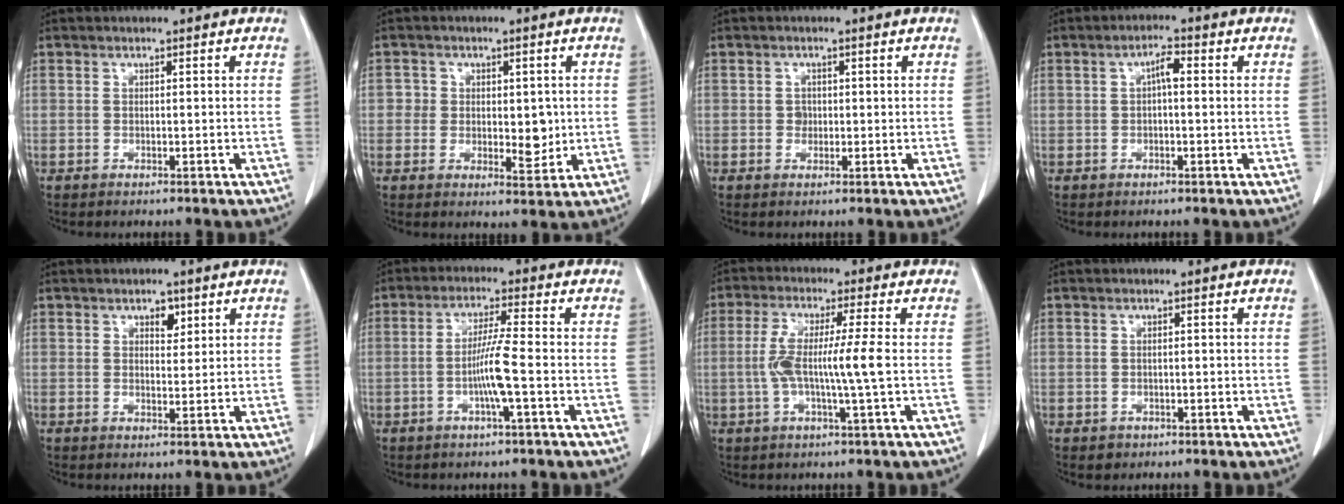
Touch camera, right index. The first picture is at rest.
{"total": 5.2, "force": [0.0, 3.7, 3.7], "torque": [-0.033, 0.000, 0.005]}
{"total": 1.4, "force": [-0.1, 1.3, 0.6], "torque": [-0.008, 0.003, 0.001]}
{"total": 2.7, "force": [0.2, 0.8, 2.6], "torque": [-0.043, 0.009, 0.002]}
{"total": 2.4, "force": [1.3, 1.3, 1.5], "torque": [-0.018, -0.001, 0.020]}
{"total": 5.8, "force": [-1.6, -0.7, 5.6], "torque": [-0.112, 0.001, -0.031]}
{"total": 7.5, "force": [-0.7, -0.4, 7.4], "torque": [-0.152, 0.006, -0.014]}
{"total": 1.2, "force": [-0.6, 1.0, 0.1], "torque": [-0.003, 0.004, -0.005]}